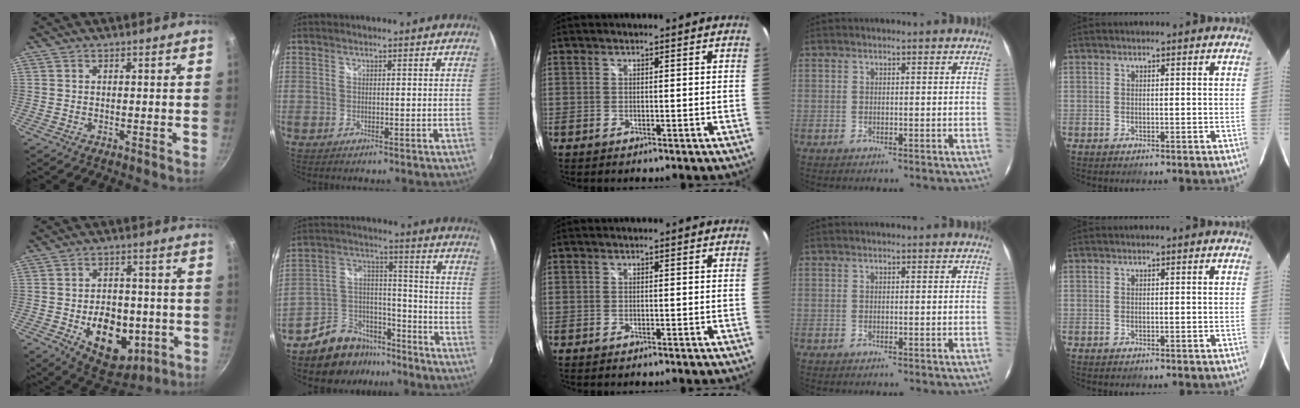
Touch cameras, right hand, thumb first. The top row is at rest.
{"thumb": {"total": 15.6, "force": [-3.6, 10.7, 10.8], "torque": [-0.109, 0.009, -0.036]}, "index": {"total": 12.2, "force": [-9.1, 7.5, 3.3], "torque": [-0.067, 0.059, -0.139]}}